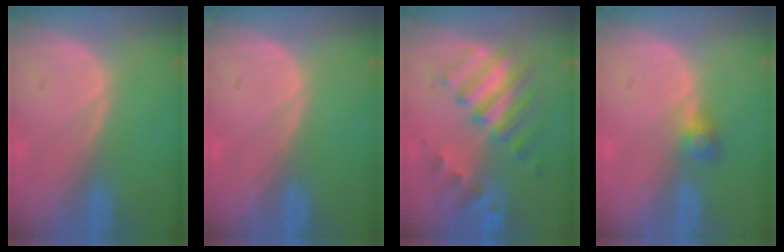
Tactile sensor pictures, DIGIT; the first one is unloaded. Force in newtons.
{"total": 0.0}
{"total": 9.0, "press": 8.3, "slide": 3.7}
{"total": 2.6, "press": 2.5, "slide": 0.7}